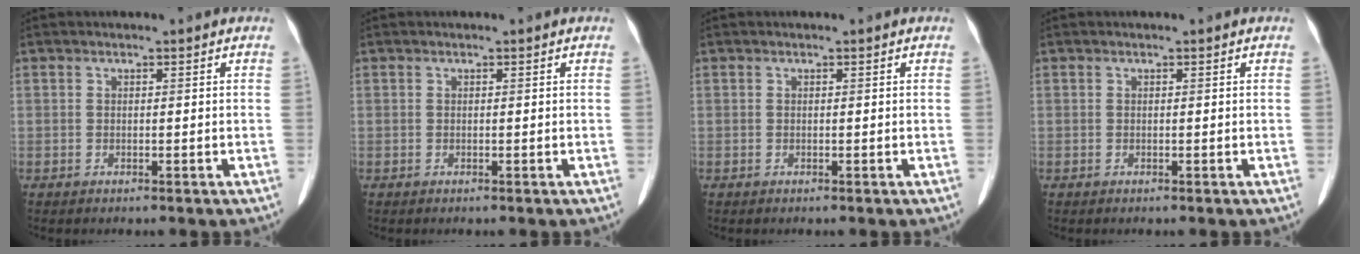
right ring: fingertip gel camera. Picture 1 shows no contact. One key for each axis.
{"total": 0.0}
{"total": 0.0}
{"total": 0.0}